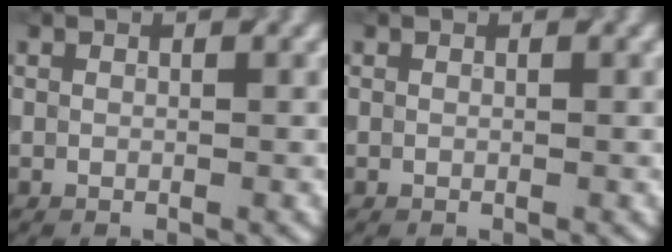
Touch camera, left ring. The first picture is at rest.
{"total": 0.0}